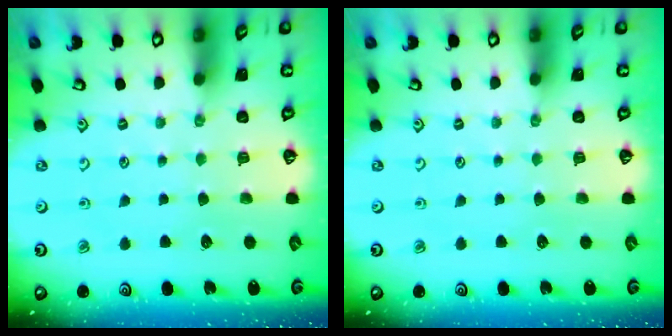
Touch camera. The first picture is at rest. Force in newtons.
{"total": 0.0}